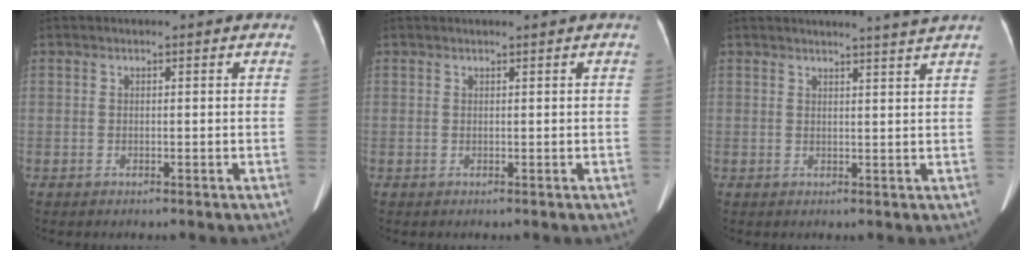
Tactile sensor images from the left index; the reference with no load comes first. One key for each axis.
{"total": 0.8, "fx": 0.7, "fy": -0.2, "fz": 0.4, "tx": -0.007, "ty": 0.005, "tz": 0.017}
{"total": 4.9, "fx": 4.4, "fy": -1.5, "fz": 1.6, "tx": -0.021, "ty": -0.009, "tz": 0.045}